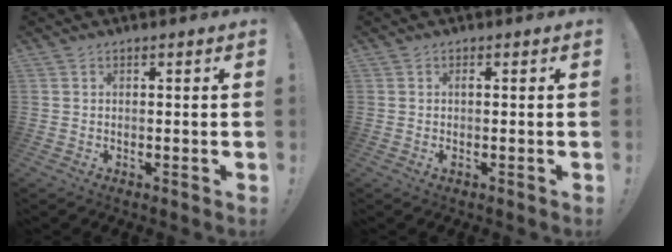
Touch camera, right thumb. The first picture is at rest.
{"total": 0.8, "force": [0.0, -0.3, 0.7], "torque": [-0.014, -0.001, -0.001]}